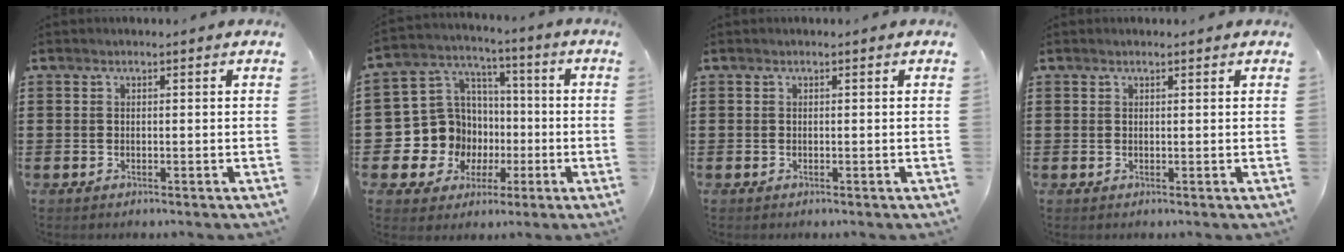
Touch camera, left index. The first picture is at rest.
{"total": 10.7, "force": [-1.4, 10.4, 2.1], "torque": [-0.101, -0.010, -0.018]}
{"total": 0.0}
{"total": 0.6, "force": [0.5, 0.1, 0.3], "torque": [-0.007, 0.000, 0.010]}